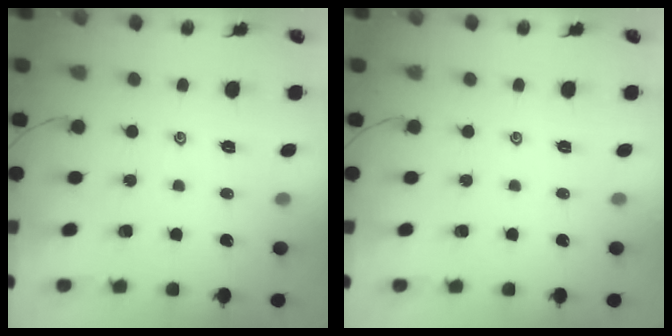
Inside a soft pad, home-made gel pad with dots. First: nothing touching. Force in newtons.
{"total": 0.0}